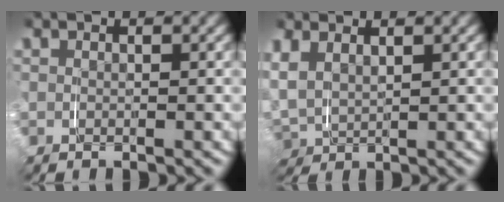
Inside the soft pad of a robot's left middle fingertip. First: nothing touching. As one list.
[{"total": 4.6, "force": [1.0, 4.2, 1.5], "torque": [-0.070, -0.016, 0.014]}]